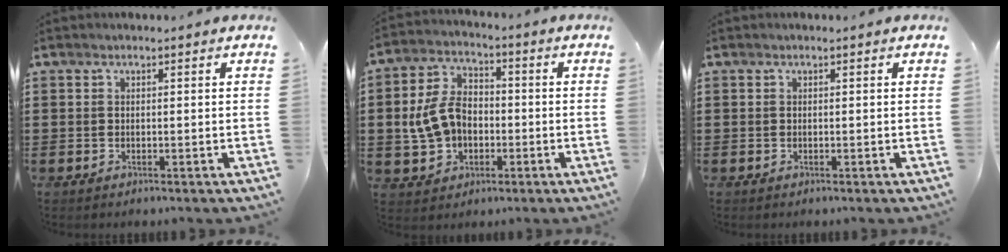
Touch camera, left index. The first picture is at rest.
{"total": 8.6, "force": [-0.8, 6.4, 5.6], "torque": [-0.147, 0.010, -0.019]}
{"total": 0.0}